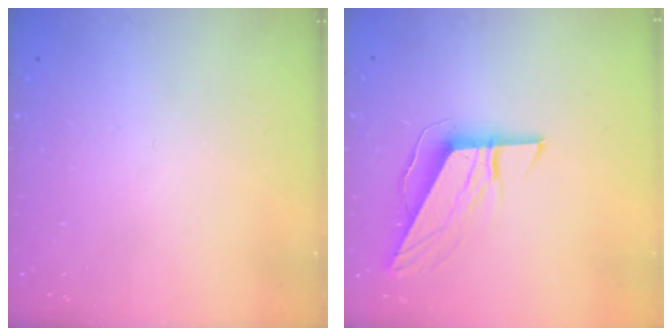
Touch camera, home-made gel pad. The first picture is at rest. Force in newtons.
{"total": 9.5, "press": 9.5, "slide": 0.3}